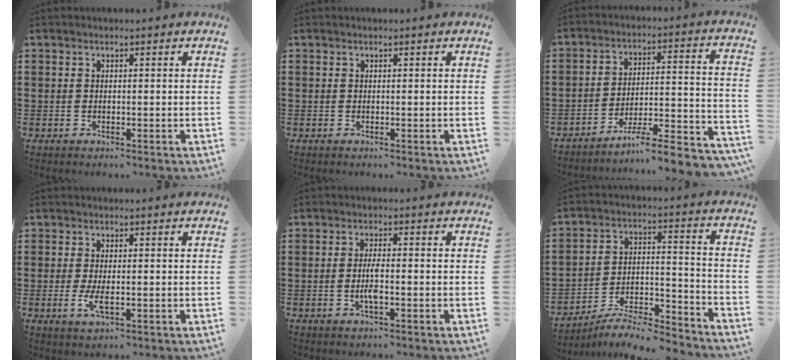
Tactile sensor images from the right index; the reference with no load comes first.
{"total": 0.0}
{"total": 6.7, "force": [-5.9, 0.1, 3.3], "torque": [-0.048, -0.010, -0.117]}
{"total": 3.2, "force": [-0.6, 1.1, 3.0], "torque": [-0.066, -0.007, -0.014]}
{"total": 3.2, "force": [-0.9, 0.7, 3.0], "torque": [-0.068, -0.002, -0.022]}
{"total": 7.1, "force": [-6.6, 0.9, 2.5], "torque": [-0.036, 0.004, -0.128]}